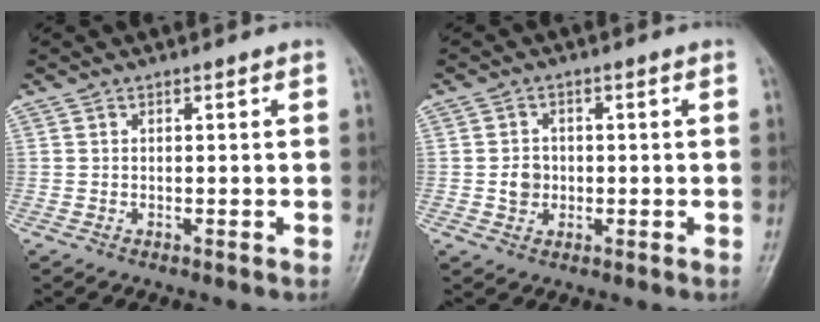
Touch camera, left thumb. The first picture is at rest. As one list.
[{"total": 3.3, "force": [-0.3, 3.0, 1.5], "torque": [-0.010, 0.005, -0.007]}]